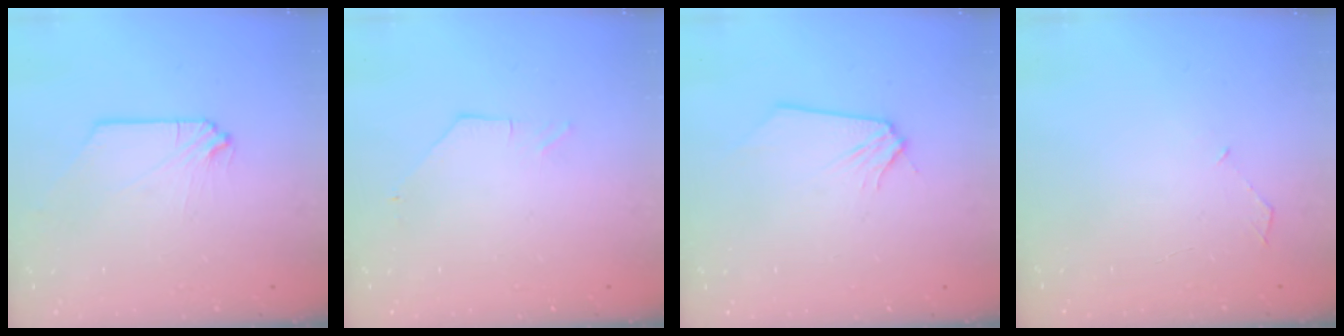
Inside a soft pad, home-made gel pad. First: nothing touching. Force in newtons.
{"total": 0.7, "press": 0.7, "slide": 0.2}
{"total": 0.0}
{"total": 3.9, "press": 3.9, "slide": 0.5}